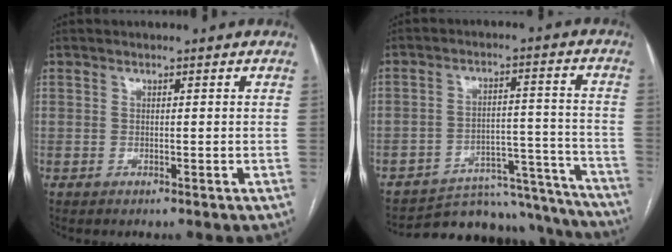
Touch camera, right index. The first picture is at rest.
{"total": 21.2, "force": [-20.3, 4.6, 3.9], "torque": [-0.032, 0.029, -0.271]}